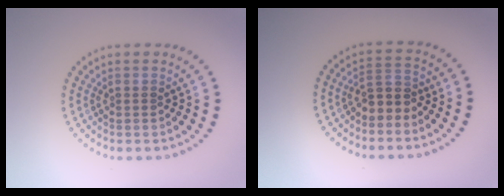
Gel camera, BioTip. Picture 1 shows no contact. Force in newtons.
{"total": 2.4, "press": 2.1, "slide": 1.2}